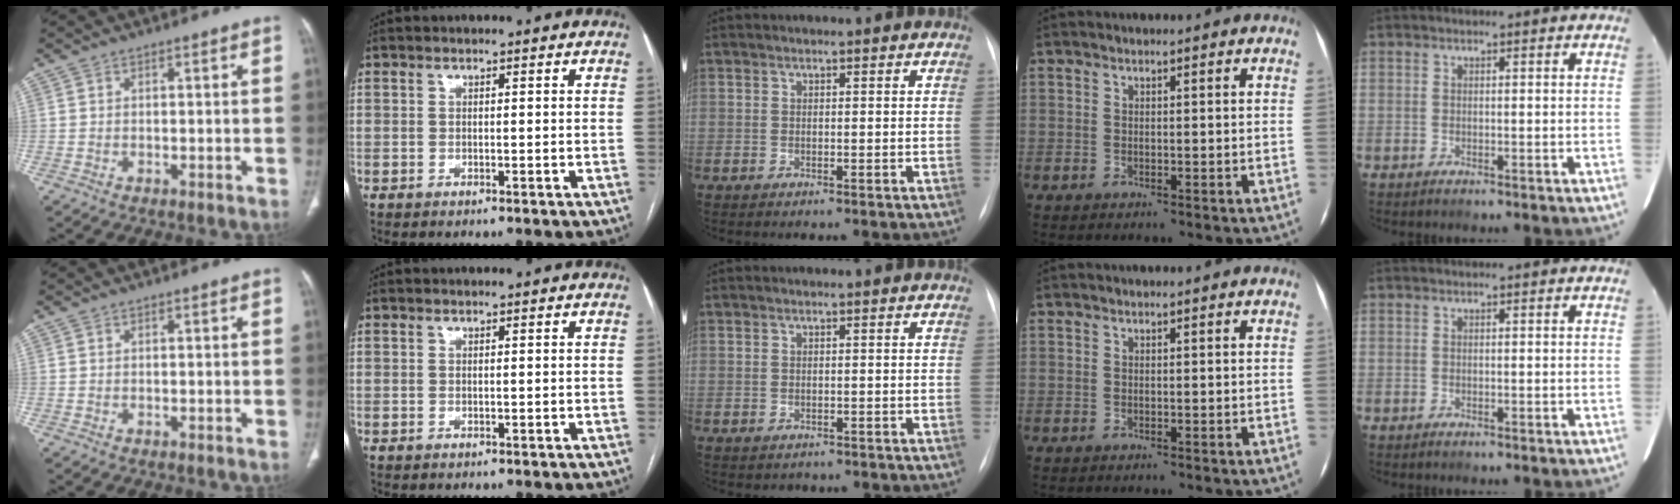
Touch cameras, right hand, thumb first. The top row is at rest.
{"middle": {"total": 0.9, "force": [-0.5, 0.7, 0.0], "torque": [-0.004, 0.002, -0.005]}}